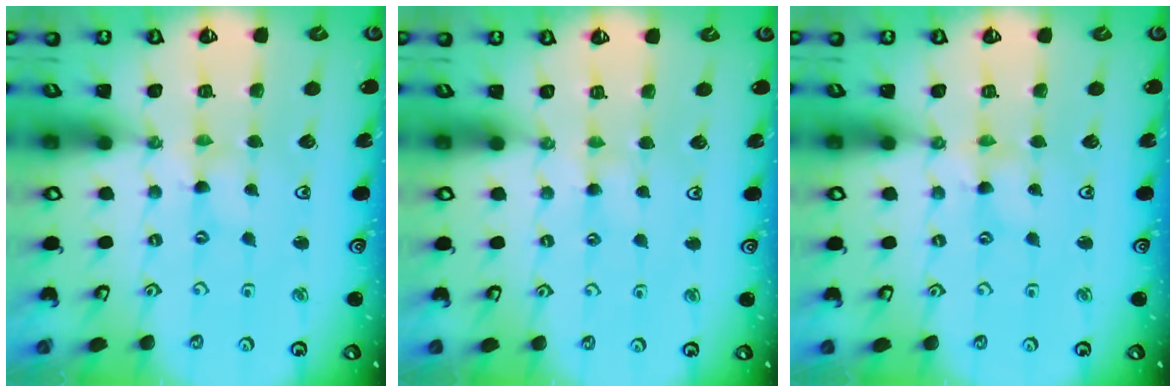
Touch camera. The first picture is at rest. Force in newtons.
{"total": 2.1, "press": 2.1, "slide": 0.4}
{"total": 1.5, "press": 1.5, "slide": 0.3}